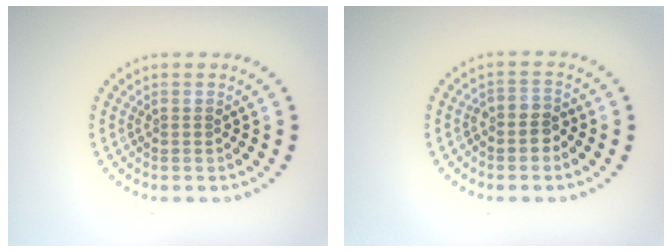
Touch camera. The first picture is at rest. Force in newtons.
{"total": 2.0, "press": 1.7, "slide": 0.9}